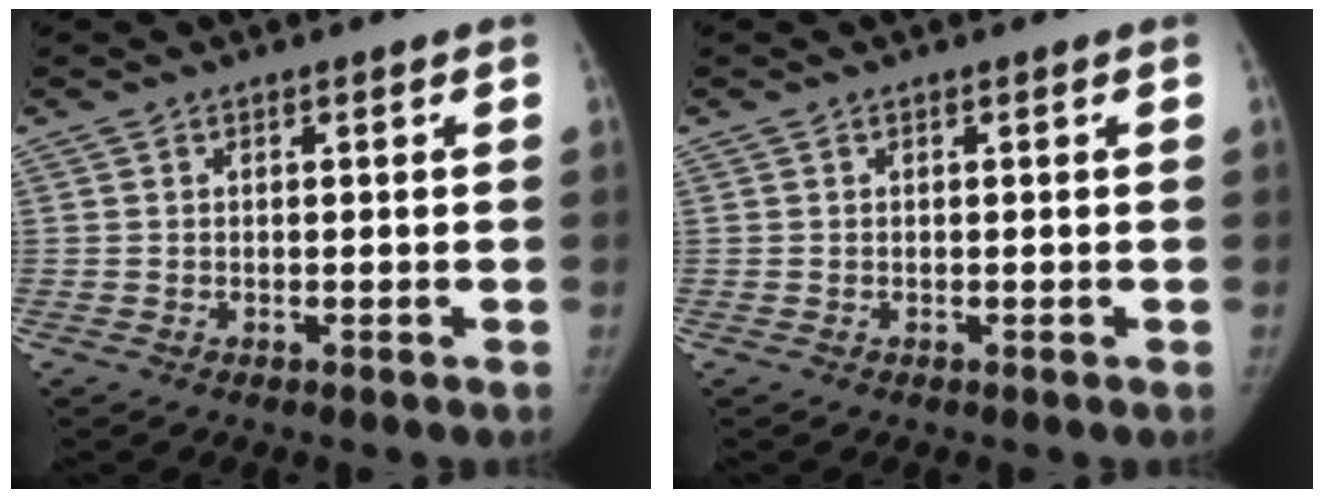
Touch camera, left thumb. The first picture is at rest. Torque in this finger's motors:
{"motor_torque": [0.02, 0.01, -0.06, -0.13, 0.02]}